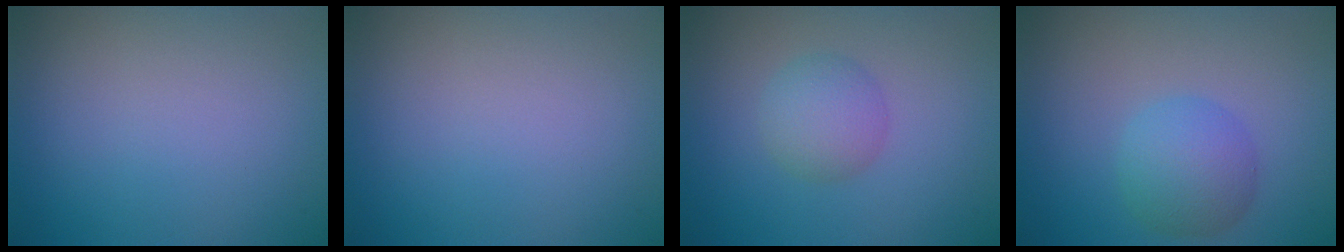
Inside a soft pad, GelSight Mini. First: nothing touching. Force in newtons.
{"total": 0.0}
{"total": 2.9, "press": 2.9, "slide": 0.1}
{"total": 3.7, "press": 3.7, "slide": 0.1}